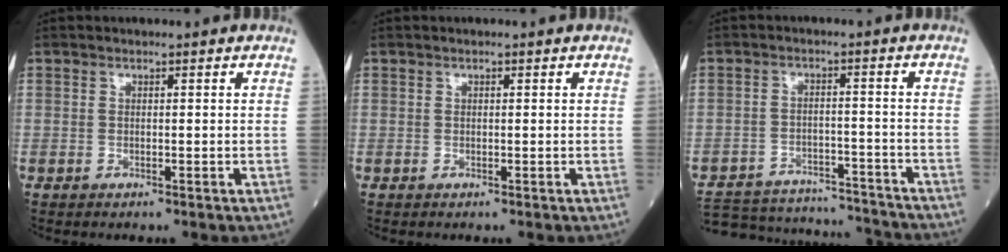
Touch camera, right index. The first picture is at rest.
{"total": 0.0}
{"total": 19.4, "force": [-18.4, 3.6, 5.0], "torque": [-0.115, -0.002, -0.258]}